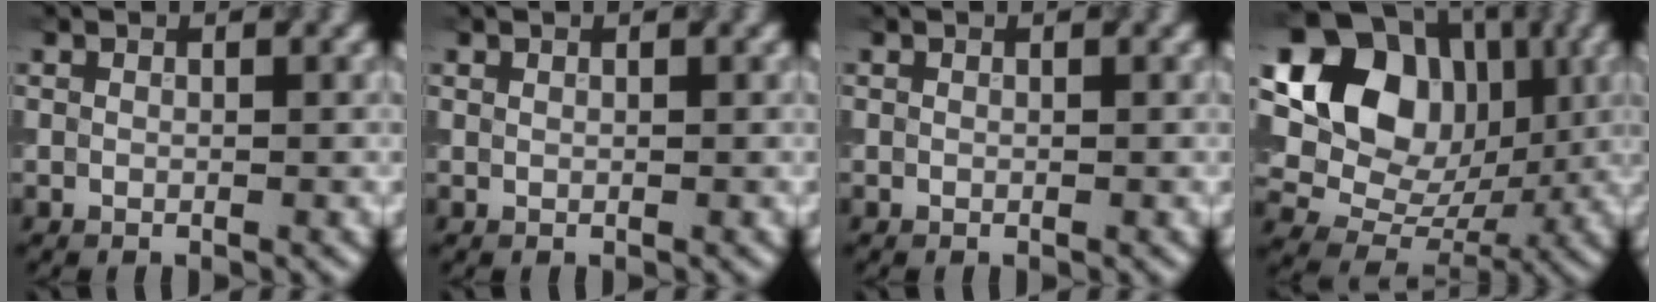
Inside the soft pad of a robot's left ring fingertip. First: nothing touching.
{"total": 0.0}
{"total": 0.0}
{"total": 15.6, "force": [3.9, 12.5, 8.4], "torque": [-0.158, 0.043, 0.067]}